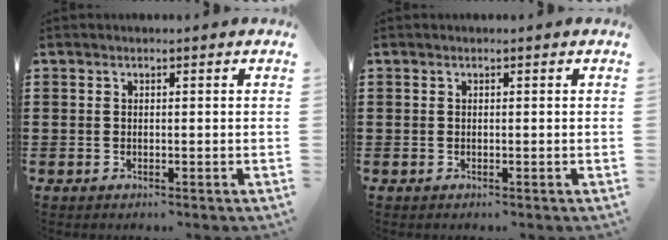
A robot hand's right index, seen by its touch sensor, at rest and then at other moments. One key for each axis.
{"total": 0.0}